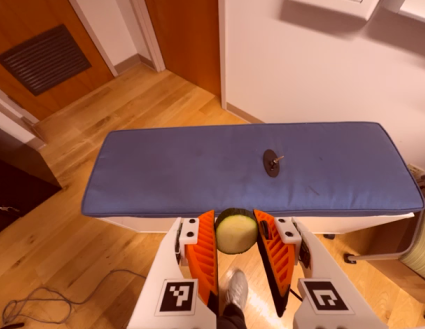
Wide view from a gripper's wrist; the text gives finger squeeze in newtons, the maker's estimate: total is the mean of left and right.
{"total": 7.7, "left": 7.4, "right": 8.0}